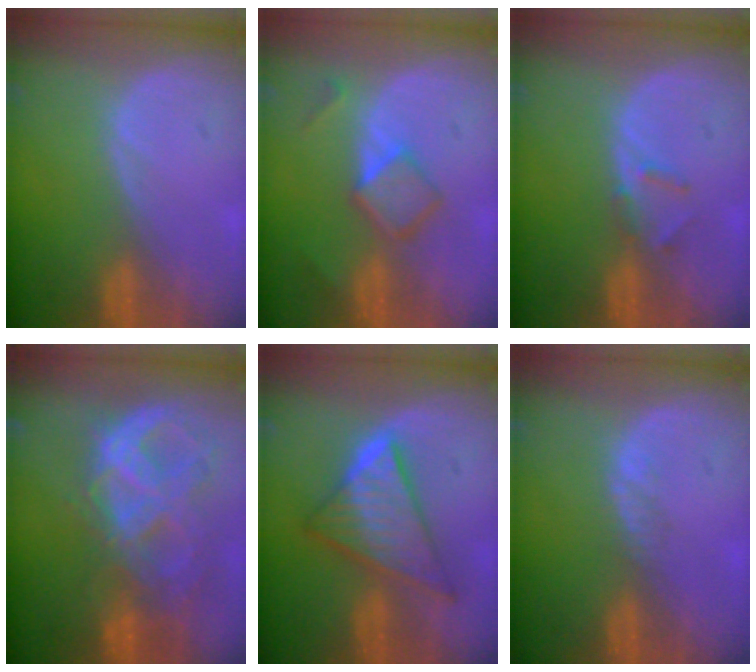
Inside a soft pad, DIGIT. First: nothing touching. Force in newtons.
{"total": 5.1, "press": 4.7, "slide": 1.8}
{"total": 1.9, "press": 1.7, "slide": 0.9}
{"total": 10.9, "press": 9.2, "slide": 5.8}
{"total": 8.9, "press": 8.9, "slide": 0.5}
{"total": 1.1, "press": 0.9, "slide": 0.7}